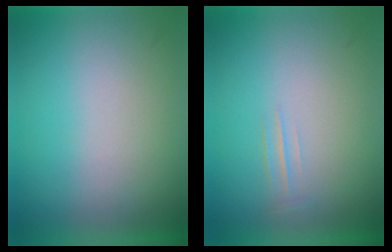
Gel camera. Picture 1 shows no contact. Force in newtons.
{"total": 2.0}